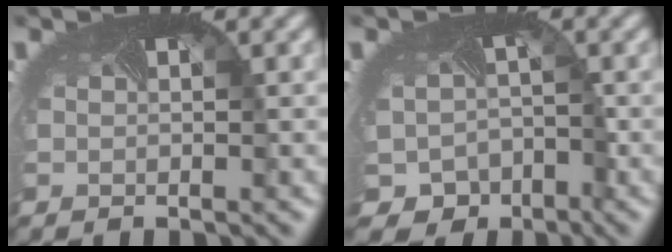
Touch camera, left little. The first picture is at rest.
{"total": 6.9, "force": [-3.8, 5.6, 1.2], "torque": [-0.011, -0.038, -0.055]}